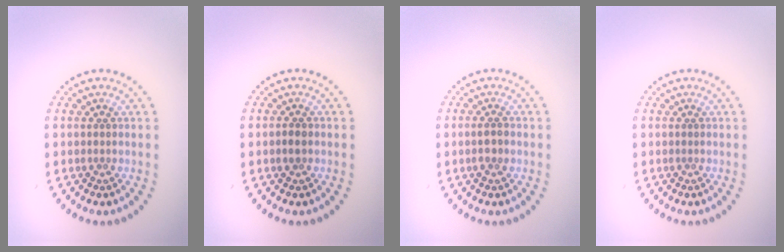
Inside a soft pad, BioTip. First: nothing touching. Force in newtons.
{"total": 1.2, "press": 1.2, "slide": 0.2}
{"total": 1.3, "press": 1.3, "slide": 0.2}
{"total": 0.0}